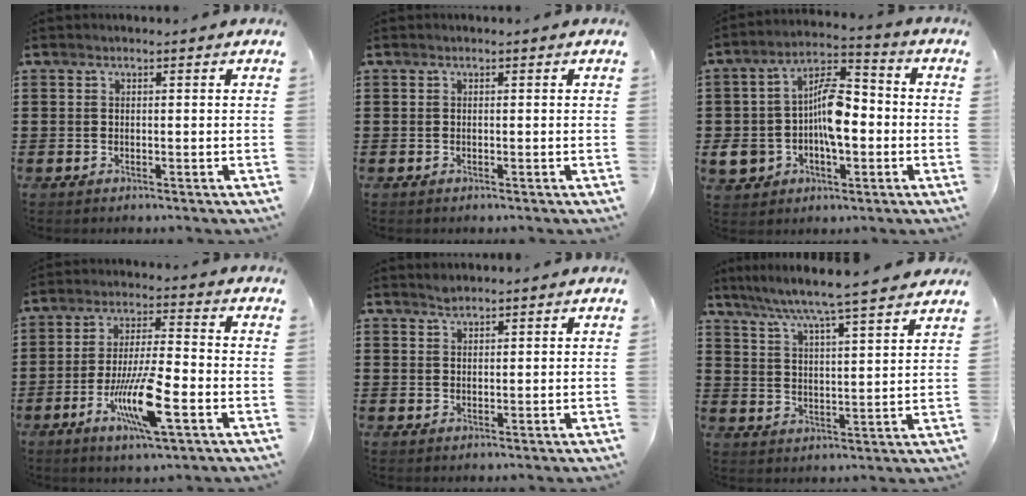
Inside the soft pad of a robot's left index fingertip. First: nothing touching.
{"total": 0.0}
{"total": 10.4, "force": [-1.5, 6.0, 8.3], "torque": [-0.169, 0.019, -0.028]}
{"total": 11.1, "force": [-4.5, 2.3, 9.9], "torque": [-0.196, -0.003, -0.084]}
{"total": 1.4, "force": [1.3, 0.3, 0.3], "torque": [-0.009, 0.000, 0.026]}
{"total": 6.1, "force": [5.5, -1.0, 2.4], "torque": [-0.071, -0.040, 0.087]}